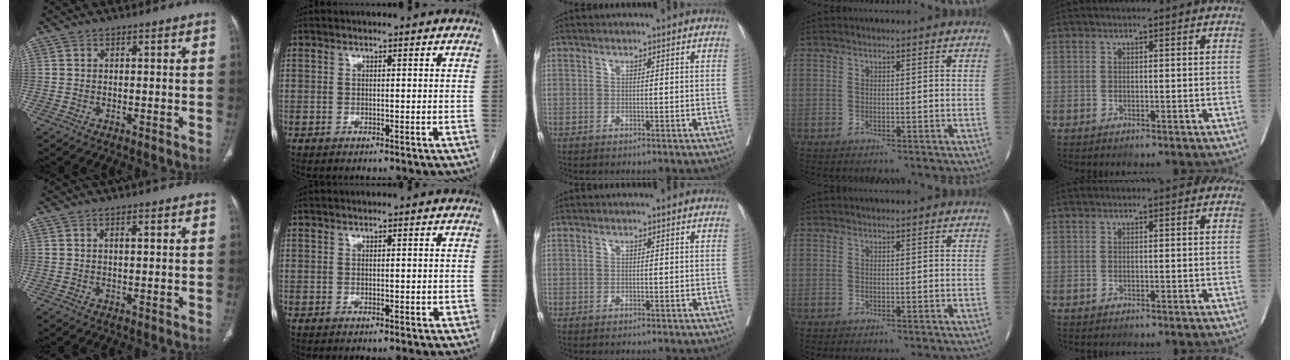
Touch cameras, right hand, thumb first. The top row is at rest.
{"thumb": {"total": 1.5, "force": [0.5, 0.5, 1.3], "torque": [-0.022, 0.005, 0.007]}, "index": {"total": 1.4, "force": [-0.2, 0.7, 1.2], "torque": [-0.018, 0.006, 0.000]}}